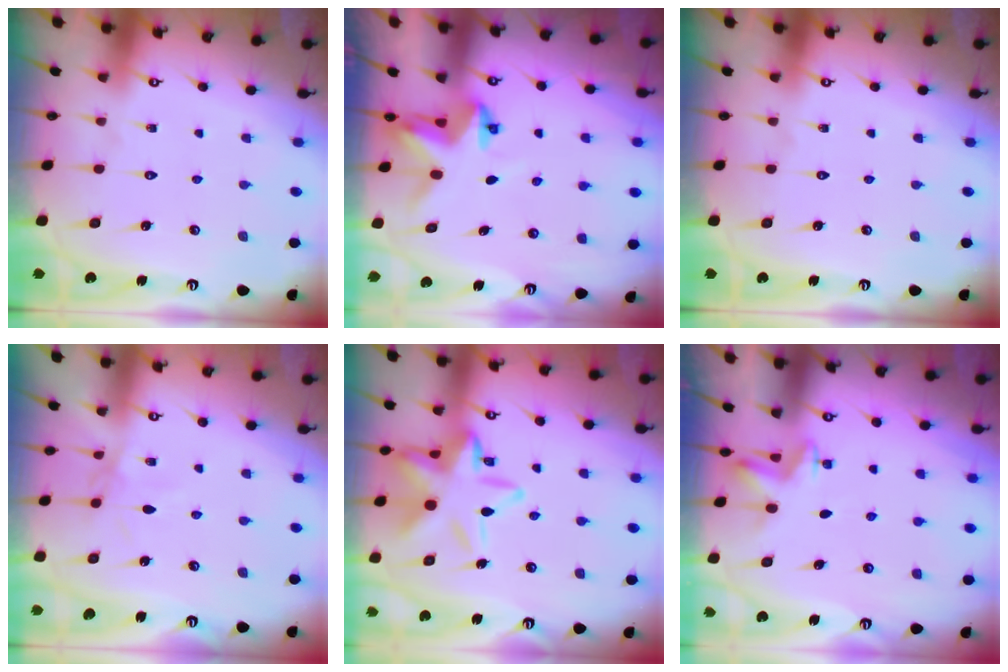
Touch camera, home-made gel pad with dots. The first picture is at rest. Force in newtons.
{"total": 3.4, "press": 3.4, "slide": 0.2}
{"total": 0.0}
{"total": 2.4, "press": 2.3, "slide": 0.4}
{"total": 15.7, "press": 15.6, "slide": 1.5}
{"total": 3.1, "press": 2.9, "slide": 1.0}